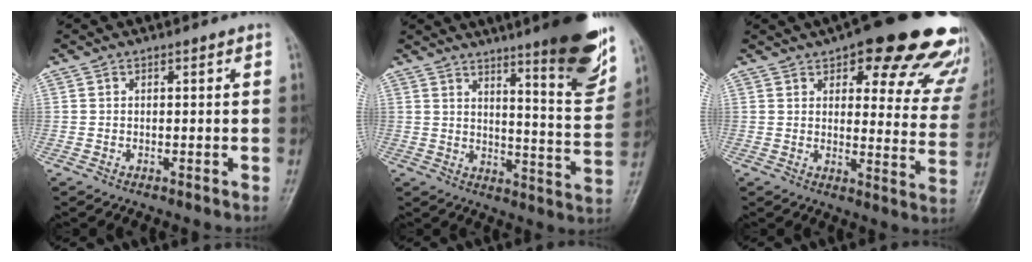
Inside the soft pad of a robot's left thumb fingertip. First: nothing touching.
{"total": 17.6, "force": [11.5, 2.6, 13.0], "torque": [-0.145, -0.075, 0.158]}
{"total": 24.5, "force": [16.8, 8.3, 15.7], "torque": [-0.145, -0.064, 0.189]}